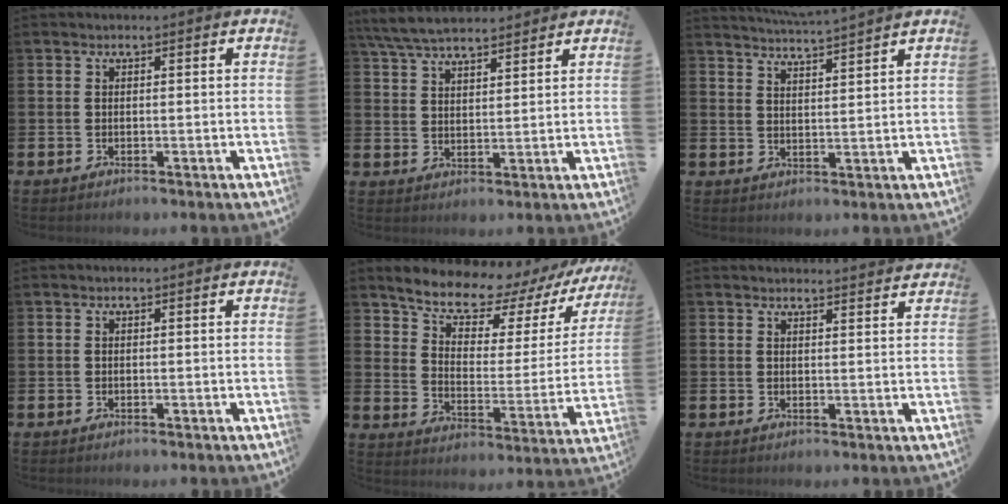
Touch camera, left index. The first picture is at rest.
{"total": 6.0, "force": [5.7, 1.0, 1.6], "torque": [-0.054, -0.020, 0.105]}
{"total": 4.3, "force": [4.3, -0.8, 0.3], "torque": [-0.021, -0.026, 0.076]}
{"total": 0.0}
{"total": 9.9, "force": [8.7, 3.1, 3.5], "torque": [-0.096, -0.061, 0.148]}
{"total": 2.2, "force": [2.2, -0.2, -0.2], "torque": [0.013, -0.018, 0.038]}